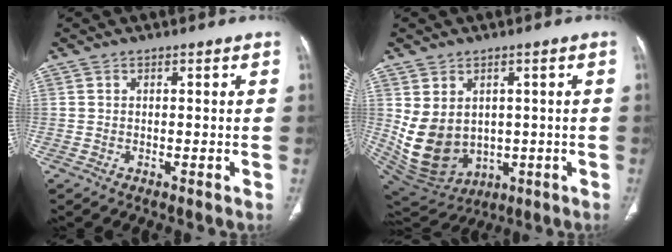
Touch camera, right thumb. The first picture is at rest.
{"total": 13.0, "force": [0.2, 10.2, 8.1], "torque": [-0.131, -0.009, 0.046]}